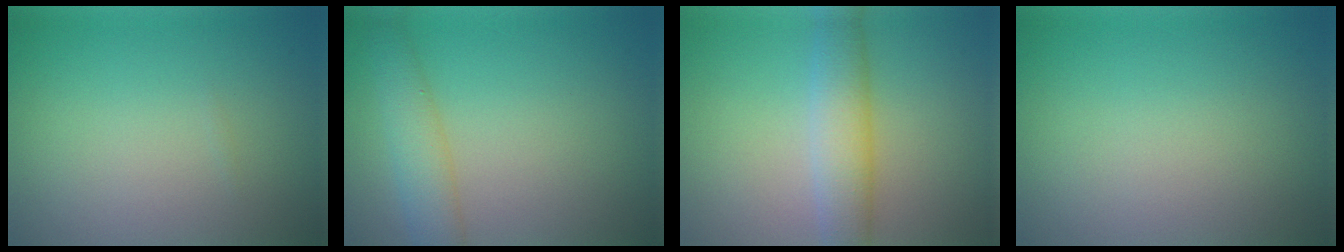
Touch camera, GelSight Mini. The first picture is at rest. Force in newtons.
{"total": 3.7, "press": 3.7, "slide": 0.2}
{"total": 4.6, "press": 4.6, "slide": 0.1}
{"total": 0.0}